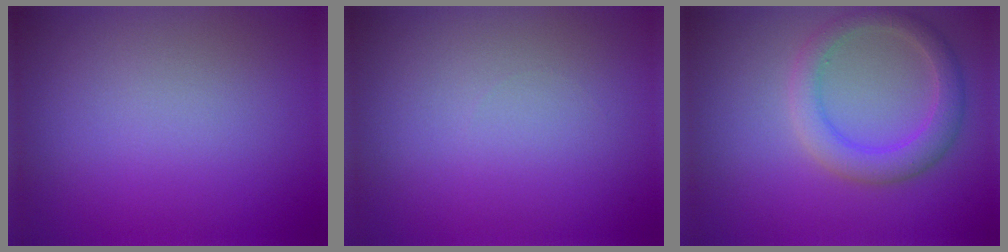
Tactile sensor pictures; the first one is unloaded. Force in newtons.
{"total": 0.0}
{"total": 3.4, "press": 3.4, "slide": 0.3}